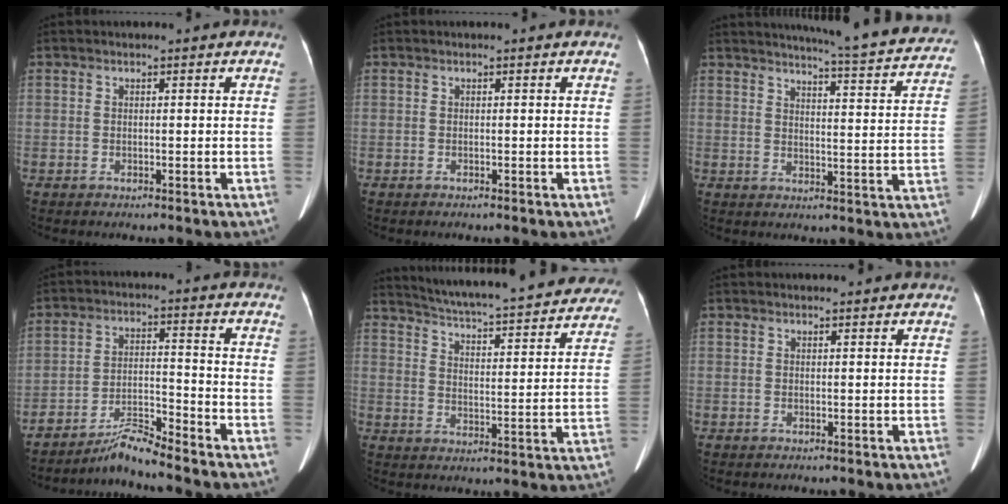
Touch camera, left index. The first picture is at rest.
{"total": 0.0}
{"total": 17.9, "force": [16.7, 0.9, 6.4], "torque": [-0.085, -0.053, 0.189]}
{"total": 6.0, "force": [-5.7, -0.9, 1.6], "torque": [-0.031, -0.009, -0.103]}
{"total": 28.3, "force": [25.7, 4.6, 11.0], "torque": [-0.178, -0.043, 0.319]}
{"total": 1.1, "force": [1.0, 0.2, 0.2], "torque": [-0.011, 0.004, 0.013]}